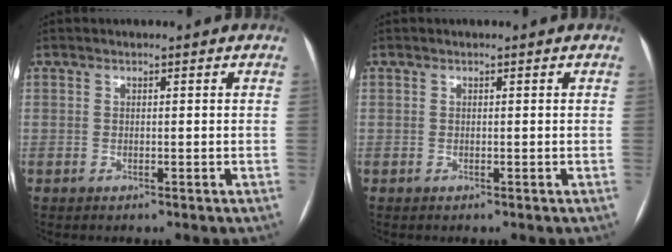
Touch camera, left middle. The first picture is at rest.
{"total": 0.0}